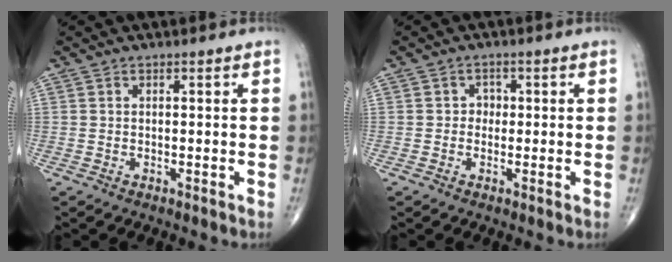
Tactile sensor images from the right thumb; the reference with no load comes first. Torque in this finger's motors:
{"motor_torque": [-0.26, -0.07, 0.23, -0.01, -0.02]}